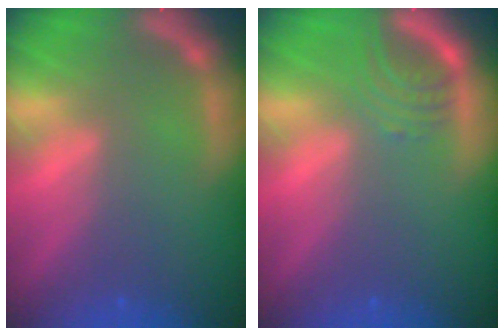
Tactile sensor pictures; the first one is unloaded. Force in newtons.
{"total": 3.0}